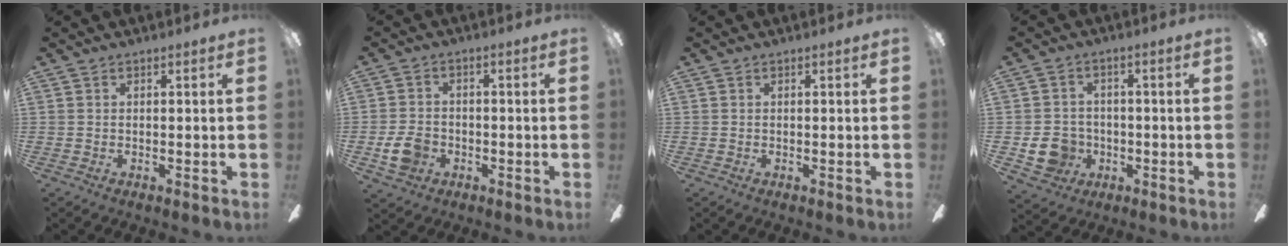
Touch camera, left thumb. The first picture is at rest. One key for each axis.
{"total": 7.1, "fx": -2.4, "fy": 5.5, "fz": 3.7, "tx": -0.078, "ty": 0.012, "tz": -0.044}
{"total": 0.0}
{"total": 8.5, "fx": -2.1, "fy": 7.7, "fz": 2.9, "tx": -0.074, "ty": 0.010, "tz": -0.036}